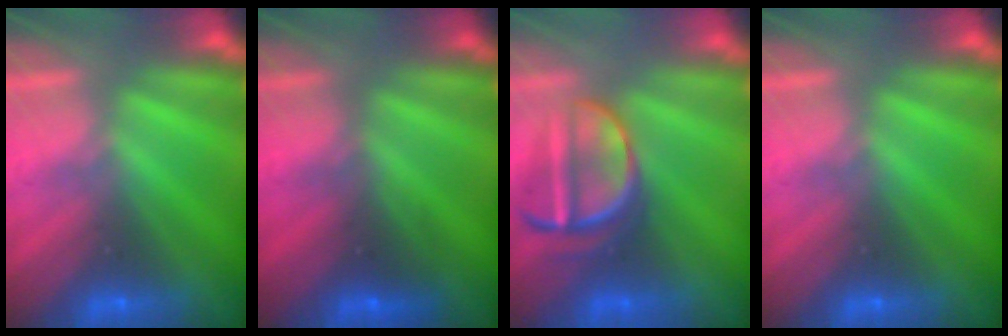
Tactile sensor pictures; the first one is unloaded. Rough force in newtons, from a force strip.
{"total": 2.4}
{"total": 3.6}
{"total": 0.0}